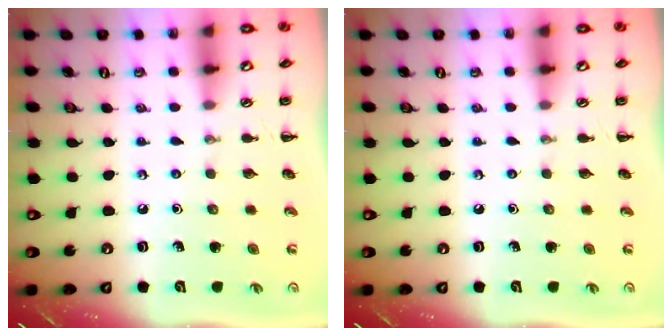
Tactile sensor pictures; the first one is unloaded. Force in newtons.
{"total": 0.0}